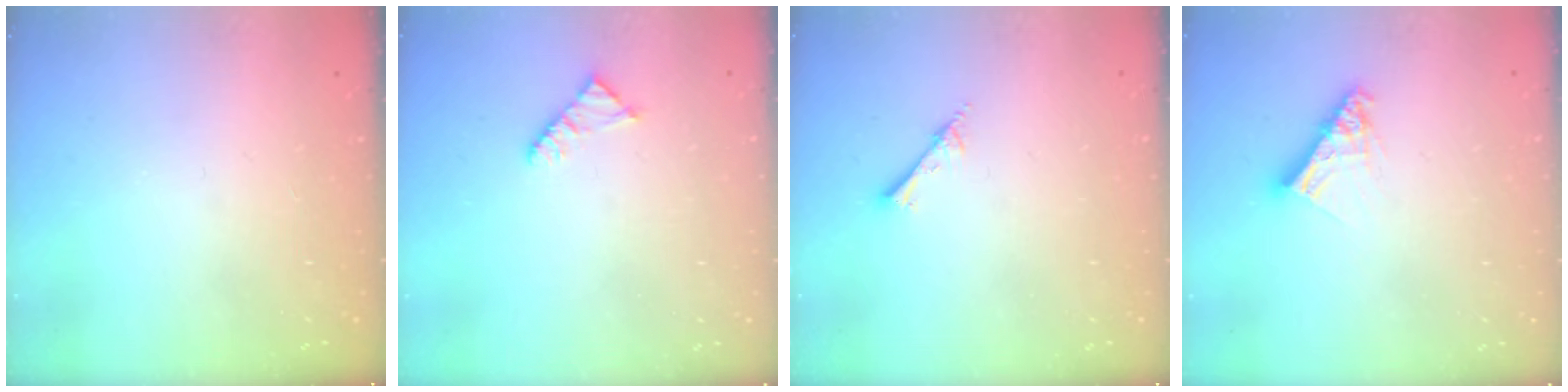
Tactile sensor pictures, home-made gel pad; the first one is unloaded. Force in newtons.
{"total": 2.3, "press": 2.3, "slide": 0.4}
{"total": 2.2, "press": 2.2, "slide": 0.3}
{"total": 9.5, "press": 9.5, "slide": 0.7}